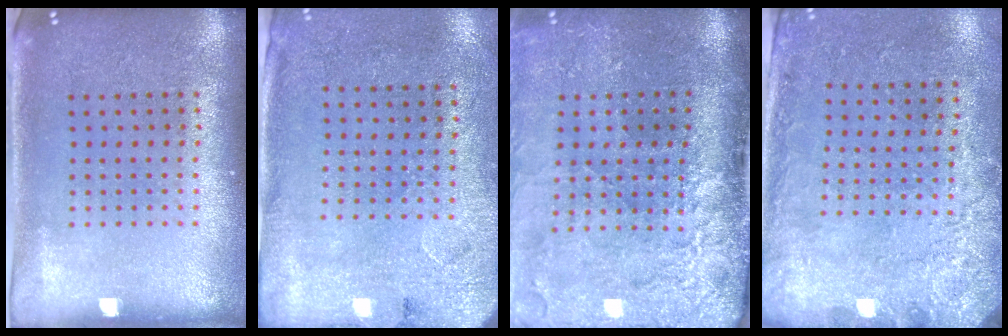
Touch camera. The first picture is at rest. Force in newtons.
{"total": 2.6, "press": 2.1, "slide": 1.5}
{"total": 4.4, "press": 3.4, "slide": 2.7}
{"total": 2.7, "press": 2.0, "slide": 1.8}